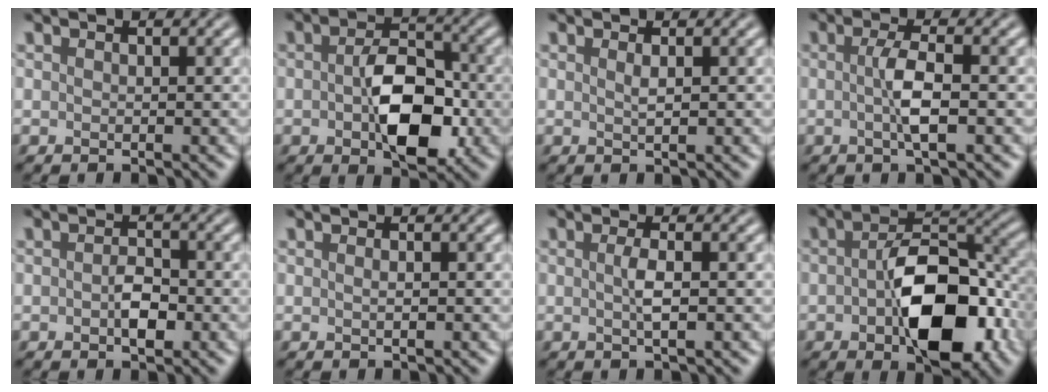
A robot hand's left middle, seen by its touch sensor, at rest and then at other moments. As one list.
[{"total": 7.2, "force": [-1.1, 3.9, 5.9], "torque": [-0.099, -0.004, -0.018]}, {"total": 0.9, "force": [0.3, 0.2, 0.8], "torque": [-0.011, 0.003, 0.004]}, {"total": 3.0, "force": [-0.2, 0.5, 2.9], "torque": [-0.055, -0.001, -0.005]}, {"total": 2.2, "force": [-0.5, 1.2, 1.8], "torque": [-0.032, 0.001, -0.011]}, {"total": 0.7, "force": [0.0, 0.2, 0.7], "torque": [-0.012, -0.001, -0.001]}, {"total": 1.6, "force": [0.0, 0.2, 1.6], "torque": [-0.032, 0.000, -0.001]}, {"total": 10.3, "force": [-2.4, 5.3, 8.4], "torque": [-0.134, 0.003, -0.040]}]